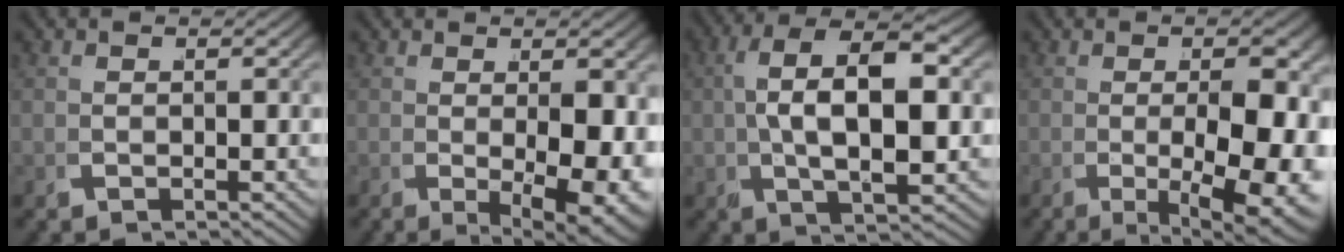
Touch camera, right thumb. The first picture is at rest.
{"total": 7.2, "force": [-0.5, 3.4, 6.4], "torque": [-0.103, -0.016, 0.004]}
{"total": 8.2, "force": [2.2, 3.0, 7.3], "torque": [-0.134, 0.002, 0.041]}
{"total": 9.9, "force": [-1.3, 4.8, 8.6], "torque": [-0.132, -0.029, -0.001]}